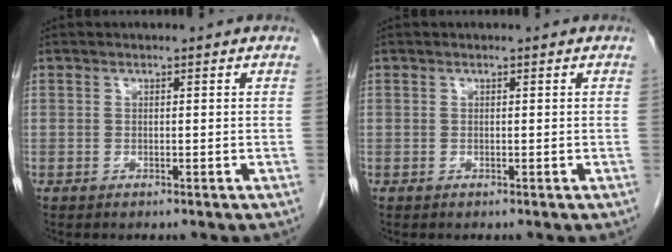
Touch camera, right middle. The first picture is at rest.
{"total": 0.0}